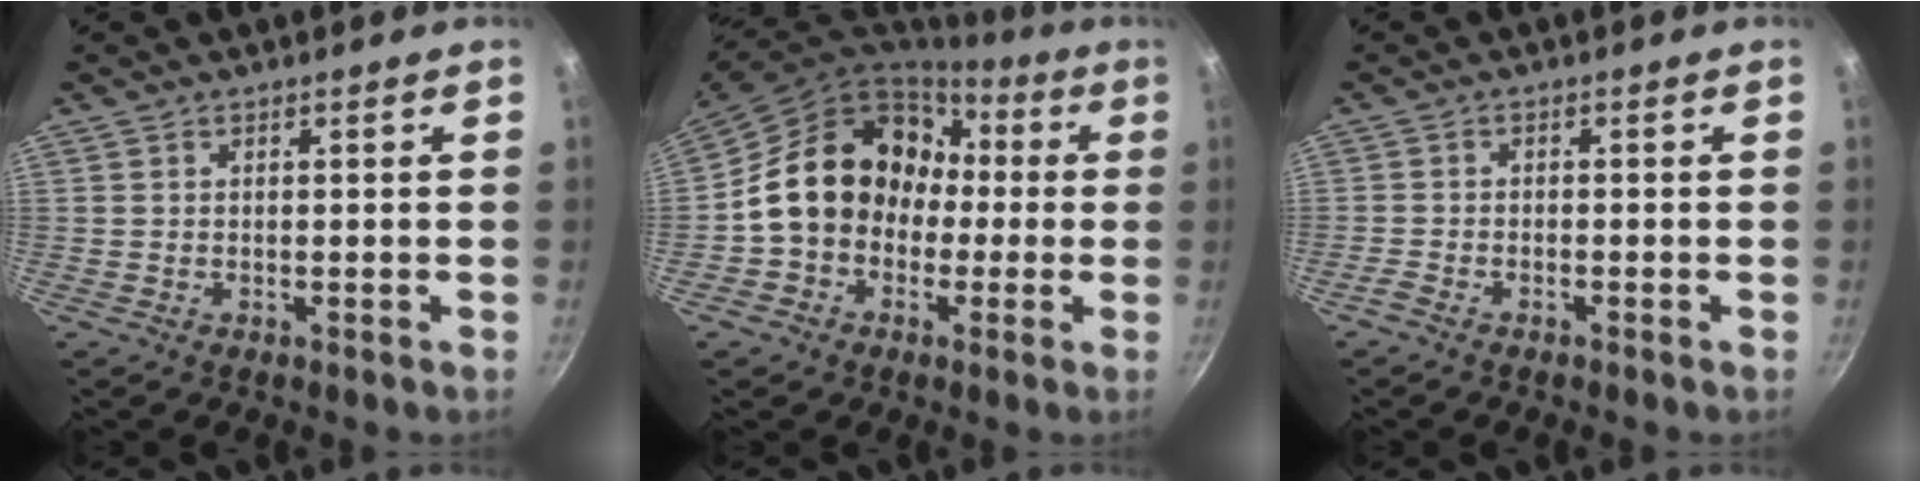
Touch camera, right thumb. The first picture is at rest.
{"total": 17.6, "force": [-0.3, 14.7, 9.7], "torque": [-0.128, 0.069, -0.009]}
{"total": 1.9, "force": [-1.6, 0.6, 0.8], "torque": [-0.035, 0.014, -0.036]}